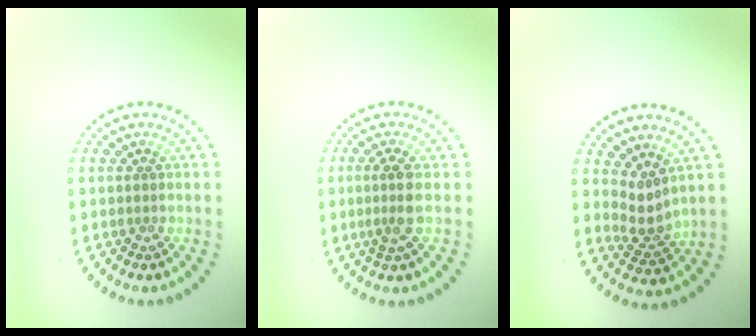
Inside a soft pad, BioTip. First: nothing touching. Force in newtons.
{"total": 2.2, "press": 1.9, "slide": 1.1}
{"total": 2.3, "press": 1.6, "slide": 1.7}